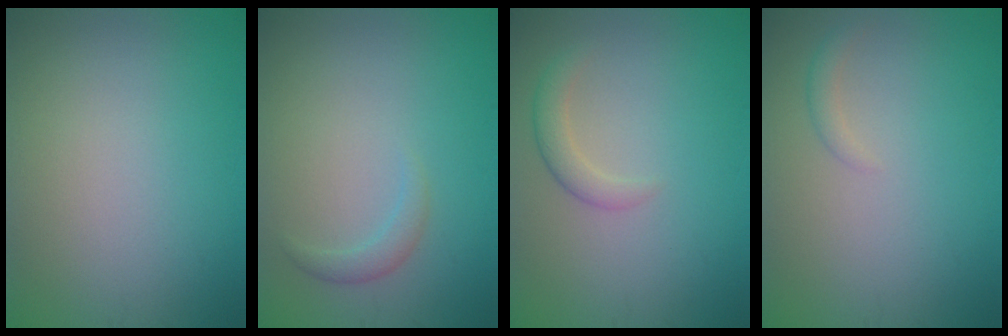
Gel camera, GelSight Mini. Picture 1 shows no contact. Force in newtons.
{"total": 1.2, "press": 1.2, "slide": 0.2}
{"total": 1.8, "press": 1.8, "slide": 0.1}
{"total": 1.0, "press": 1.0, "slide": 0.0}